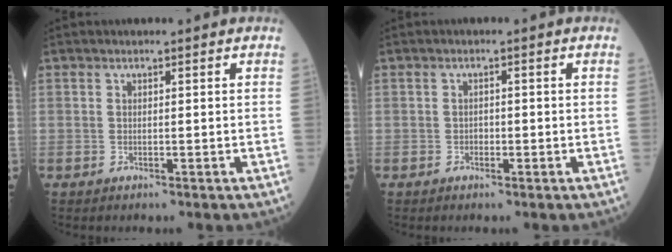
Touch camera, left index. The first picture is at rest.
{"total": 0.8, "force": [-0.5, 0.5, 0.4], "torque": [-0.002, 0.000, -0.012]}